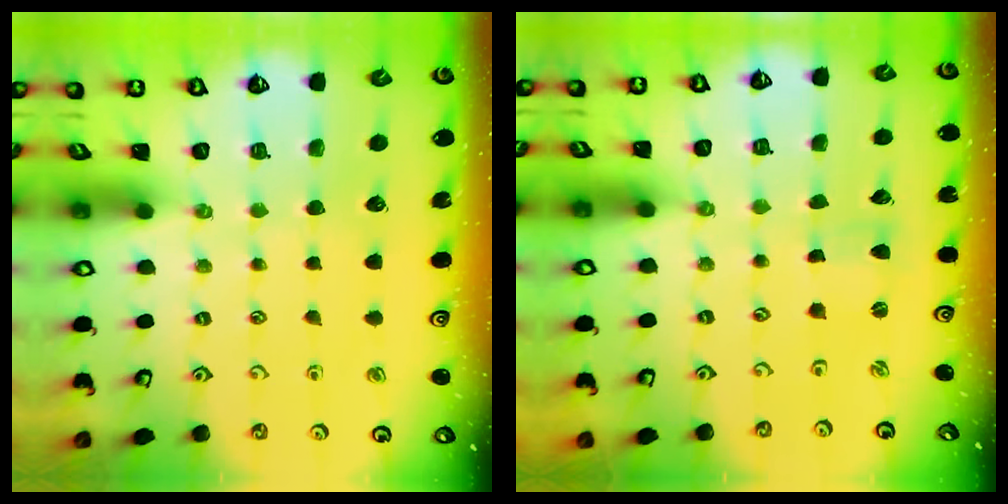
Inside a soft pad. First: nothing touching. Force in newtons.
{"total": 0.6, "press": 0.6, "slide": 0.0}